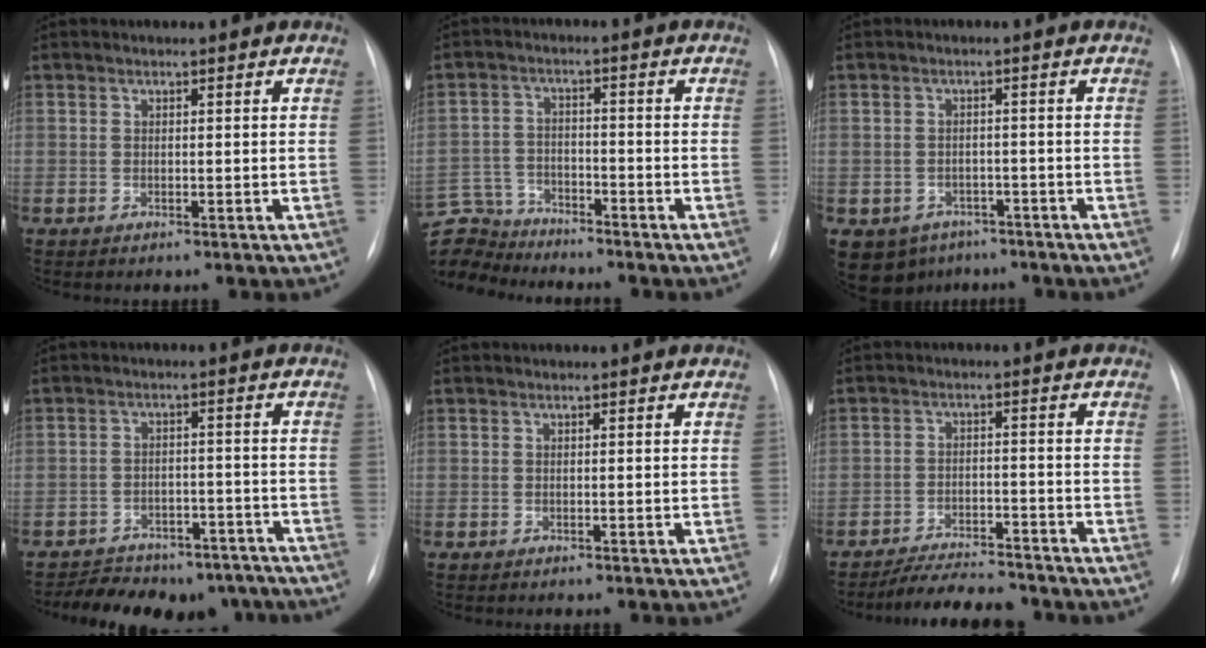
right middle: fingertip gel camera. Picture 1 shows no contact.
{"total": 10.5, "force": [-10.0, 3.1, 0.6], "torque": [-0.033, 0.017, -0.188]}
{"total": 7.5, "force": [-4.7, 5.6, 1.6], "torque": [-0.031, 0.010, -0.061]}
{"total": 15.1, "force": [-12.9, 6.8, 3.8], "torque": [-0.049, 0.026, -0.154]}
{"total": 0.0}
{"total": 8.7, "force": [-8.1, 1.8, 2.8], "torque": [-0.040, -0.005, -0.127]}